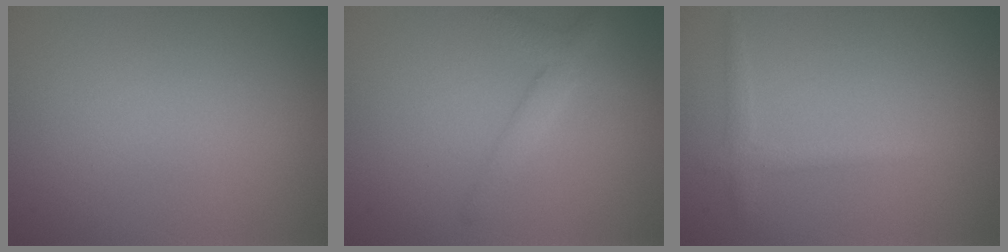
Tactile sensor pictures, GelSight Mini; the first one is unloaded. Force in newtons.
{"total": 2.2, "press": 2.2, "slide": 0.1}
{"total": 1.3, "press": 1.3, "slide": 0.1}